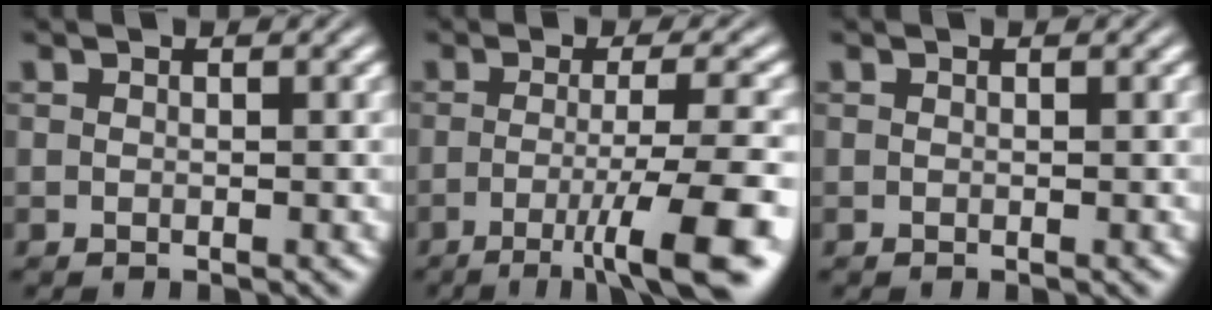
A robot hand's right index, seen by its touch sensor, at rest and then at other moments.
{"total": 7.6, "force": [-3.8, 0.4, 6.6], "torque": [-0.084, -0.019, -0.048]}
{"total": 0.0}